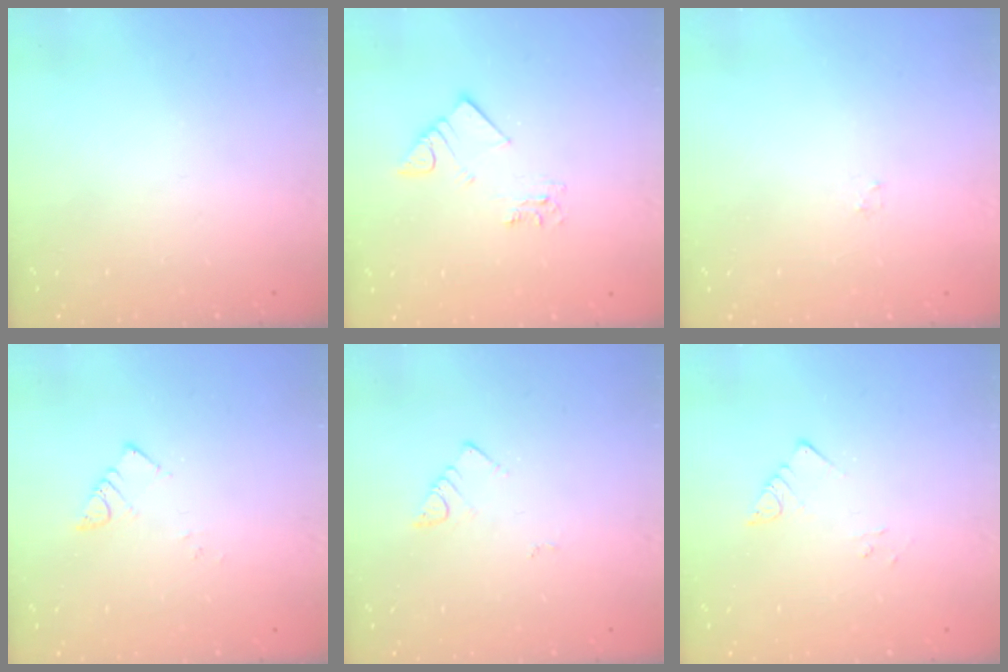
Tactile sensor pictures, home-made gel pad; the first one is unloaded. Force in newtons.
{"total": 3.4, "press": 3.4, "slide": 0.2}
{"total": 0.8, "press": 0.8, "slide": 0.2}
{"total": 4.0, "press": 4.0, "slide": 0.1}
{"total": 3.1, "press": 3.1, "slide": 0.5}
{"total": 2.9, "press": 2.9, "slide": 0.4}